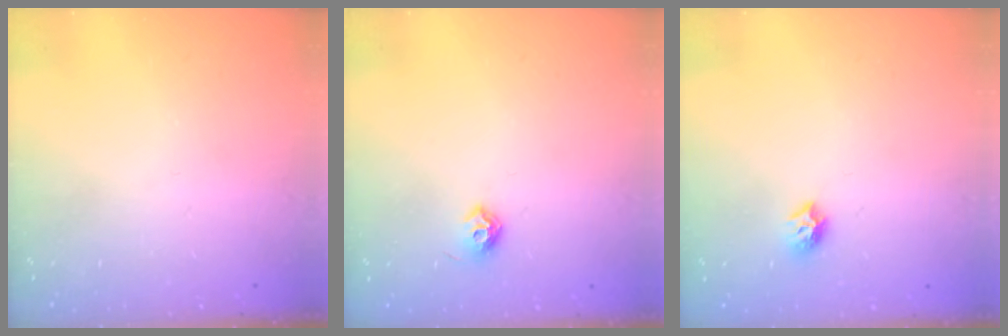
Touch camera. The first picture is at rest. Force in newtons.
{"total": 6.4, "press": 6.3, "slide": 1.1}
{"total": 6.4, "press": 6.4, "slide": 0.8}